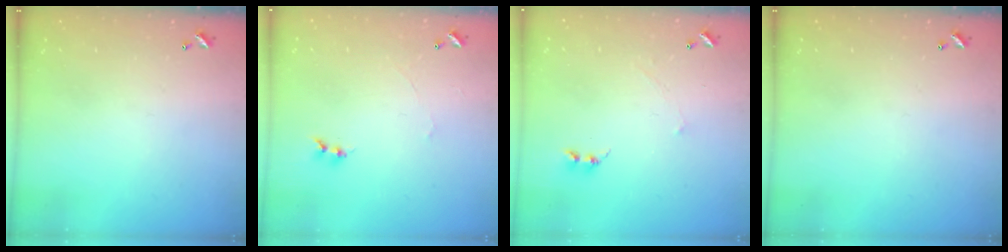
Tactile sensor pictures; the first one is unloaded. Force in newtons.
{"total": 0.0}
{"total": 1.7, "press": 1.6, "slide": 0.4}
{"total": 0.0}